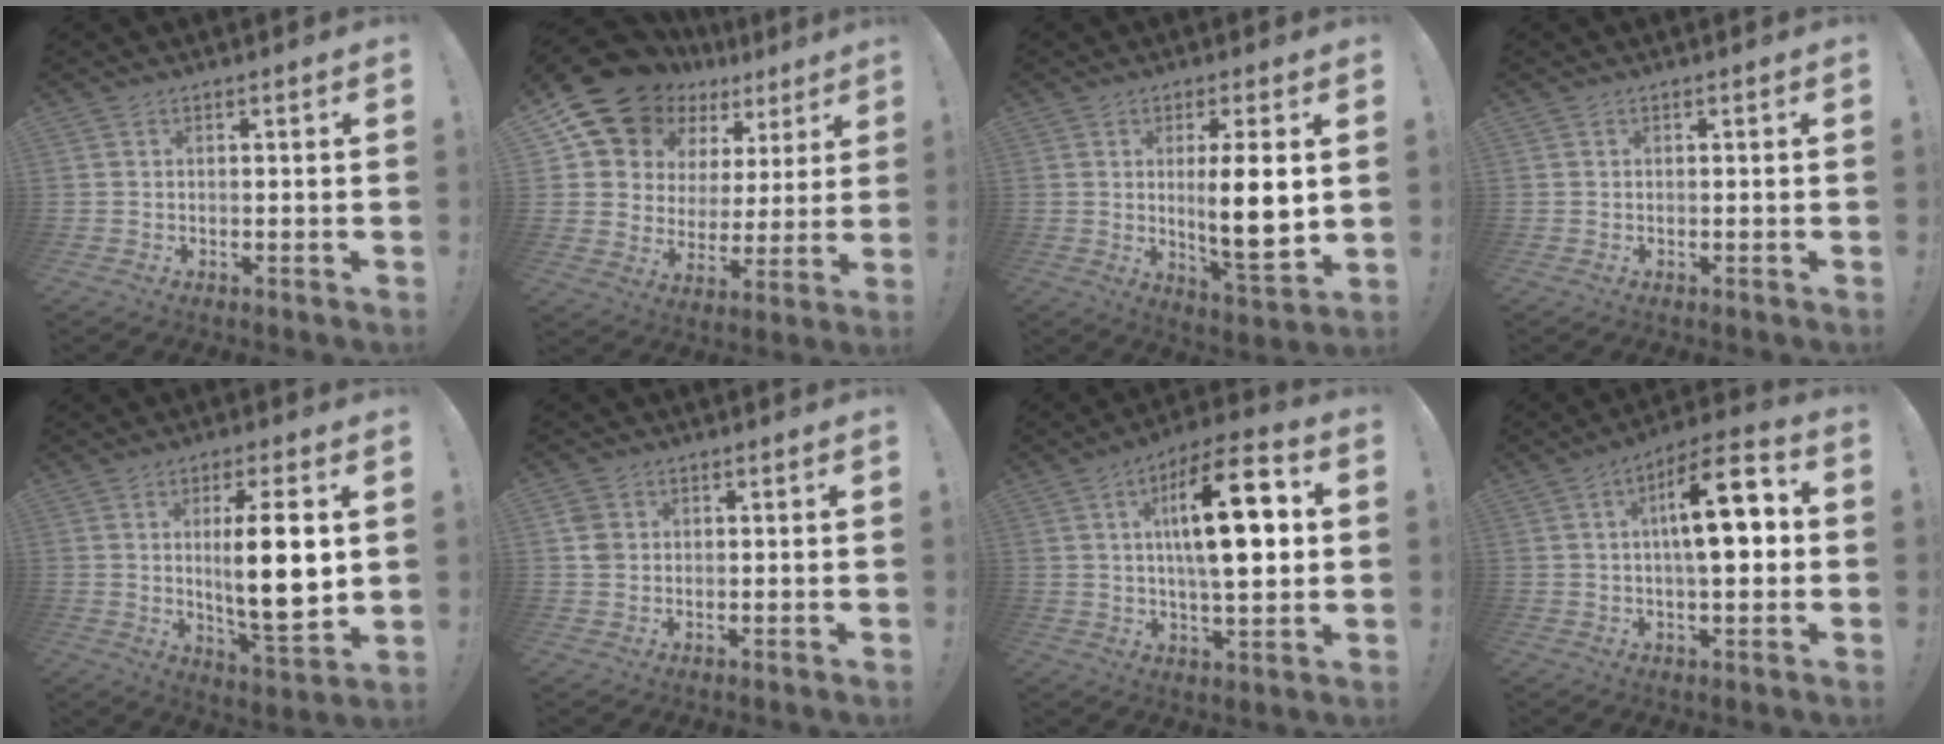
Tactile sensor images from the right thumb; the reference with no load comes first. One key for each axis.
{"total": 16.7, "fx": 12.9, "fy": 9.2, "fz": 5.2, "tx": -0.101, "ty": -0.089, "tz": 0.250}
{"total": 12.1, "fx": 1.4, "fy": 2.0, "fz": 11.8, "tx": -0.190, "ty": -0.020, "tz": 0.017}
{"total": 0.0}
{"total": 15.2, "fx": 2.3, "fy": 3.3, "fz": 14.7, "tx": -0.233, "ty": -0.023, "tz": 0.023}
{"total": 3.4, "fx": 0.8, "fy": 2.9, "fz": 1.5, "tx": -0.014, "ty": 0.003, "tz": 0.015}
{"total": 19.9, "fx": 3.6, "fy": 7.1, "fz": 18.3, "tx": -0.284, "ty": -0.006, "tz": 0.043}
{"total": 15.2, "fx": 1.4, "fy": 5.7, "fz": 14.1, "tx": -0.199, "ty": 0.003, "tz": 0.014}